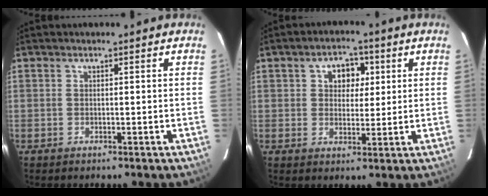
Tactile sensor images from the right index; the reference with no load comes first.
{"total": 5.8, "force": [1.9, 4.4, 3.2], "torque": [-0.049, 0.018, 0.031]}